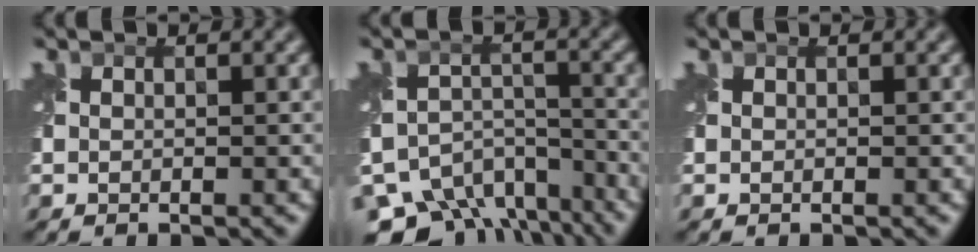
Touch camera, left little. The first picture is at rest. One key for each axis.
{"total": 11.5, "fx": -9.3, "fy": 5.9, "fz": 3.2, "tx": -0.044, "ty": -0.011, "tz": -0.125}
{"total": 0.0}